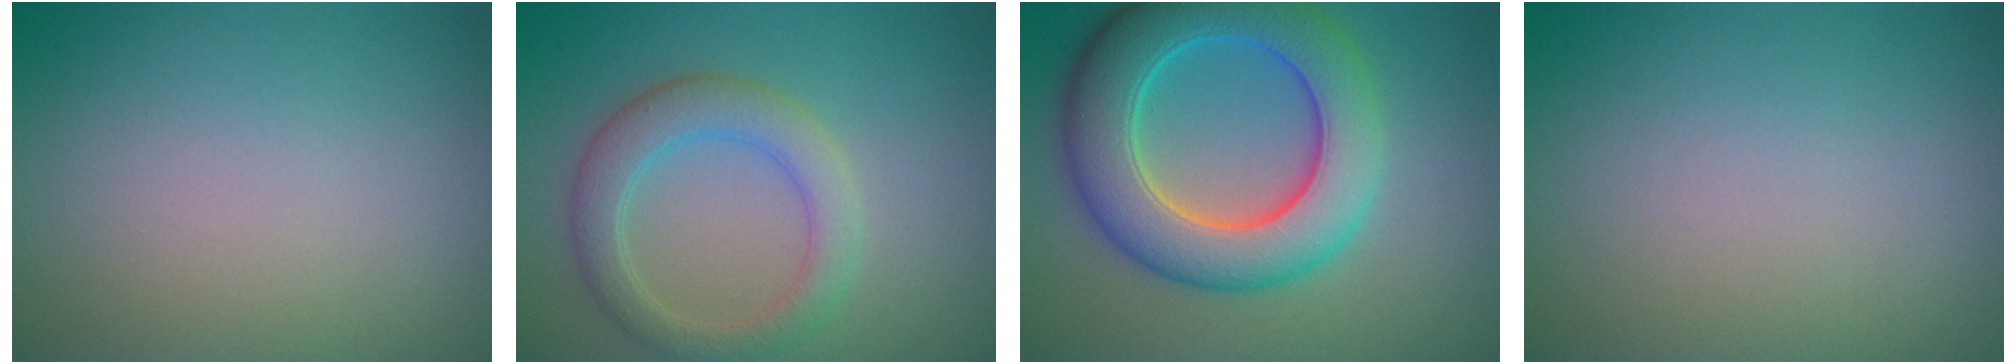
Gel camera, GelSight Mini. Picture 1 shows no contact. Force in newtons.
{"total": 3.9, "press": 3.9, "slide": 0.5}
{"total": 9.1, "press": 9.1, "slide": 0.3}
{"total": 0.0}